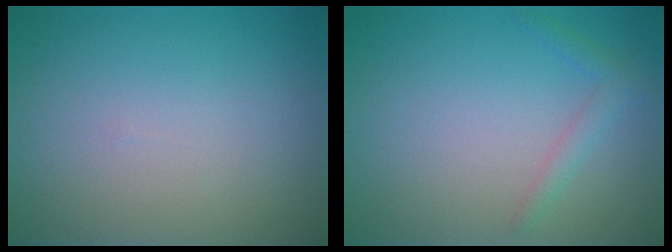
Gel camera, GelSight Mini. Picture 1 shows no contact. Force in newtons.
{"total": 1.4, "press": 1.4, "slide": 0.1}